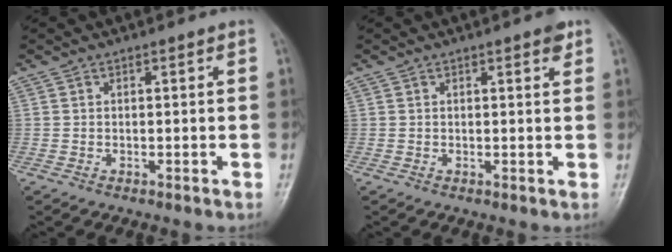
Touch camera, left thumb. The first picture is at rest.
{"total": 1.8, "force": [1.1, 0.5, 1.4], "torque": [-0.016, -0.004, 0.013]}